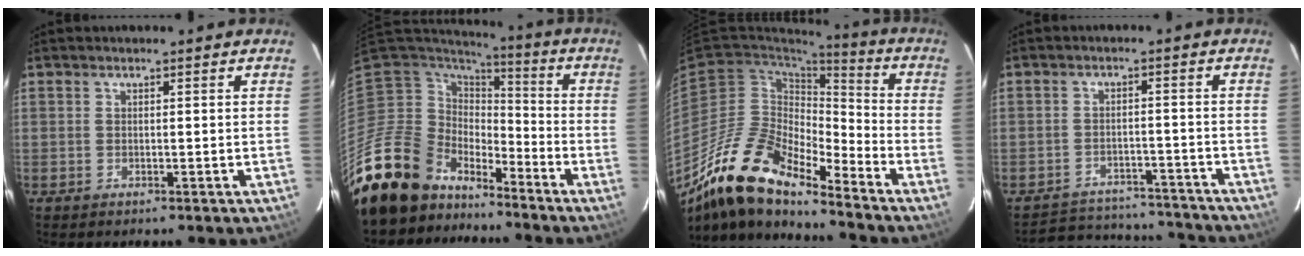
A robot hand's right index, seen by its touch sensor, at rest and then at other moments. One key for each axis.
{"total": 16.7, "fx": -13.9, "fy": 8.6, "fz": 3.1, "tx": -0.083, "ty": 0.017, "tz": -0.245}
{"total": 17.6, "fx": -14.7, "fy": 4.3, "fz": 8.7, "tx": -0.149, "ty": -0.011, "tz": -0.290}
{"total": 16.2, "fx": -14.5, "fy": 5.9, "fz": 3.9, "tx": -0.089, "ty": 0.035, "tz": -0.175}